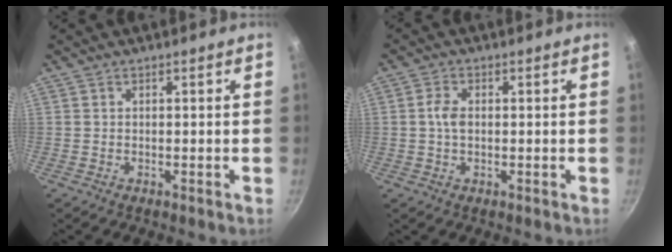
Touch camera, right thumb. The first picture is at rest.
{"total": 3.4, "force": [0.2, 2.1, 2.6], "torque": [-0.052, 0.007, 0.000]}